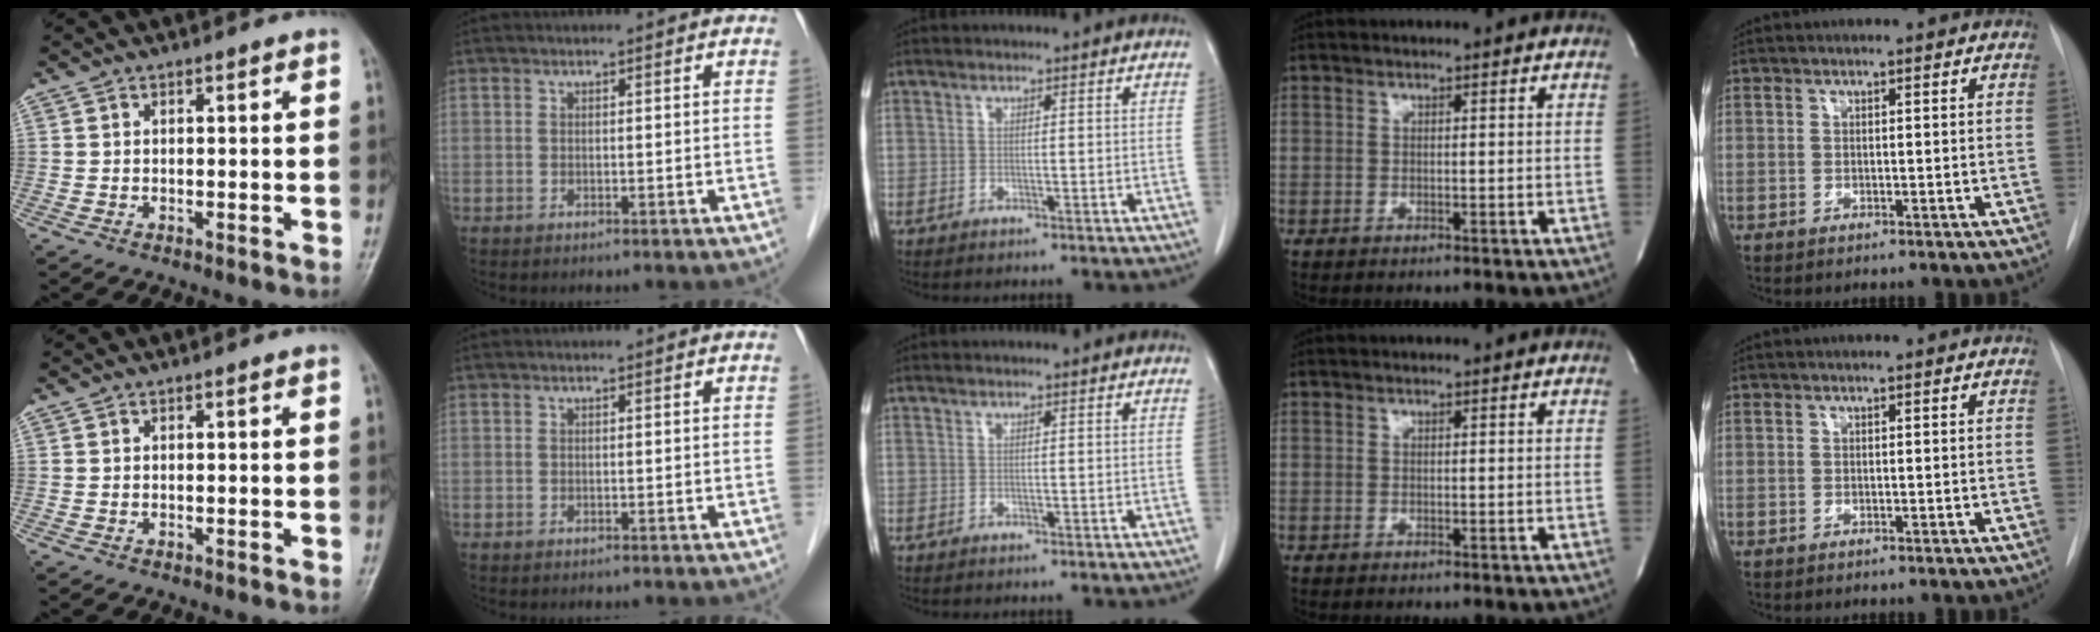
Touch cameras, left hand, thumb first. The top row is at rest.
{}